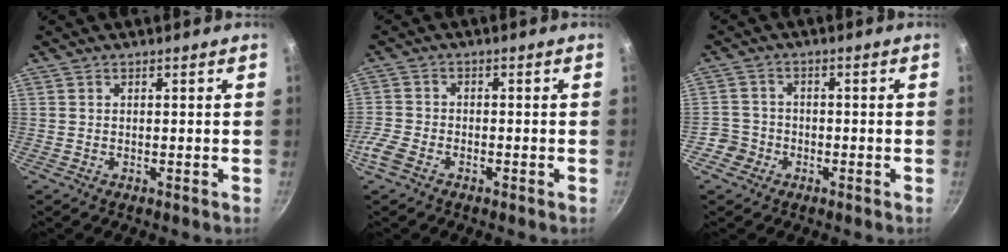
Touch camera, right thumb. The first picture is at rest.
{"total": 4.7, "force": [-2.9, 2.7, 2.6], "torque": [-0.066, 0.015, -0.066]}
{"total": 4.0, "force": [-2.1, 3.4, 0.4], "torque": [0.012, 0.027, -0.041]}